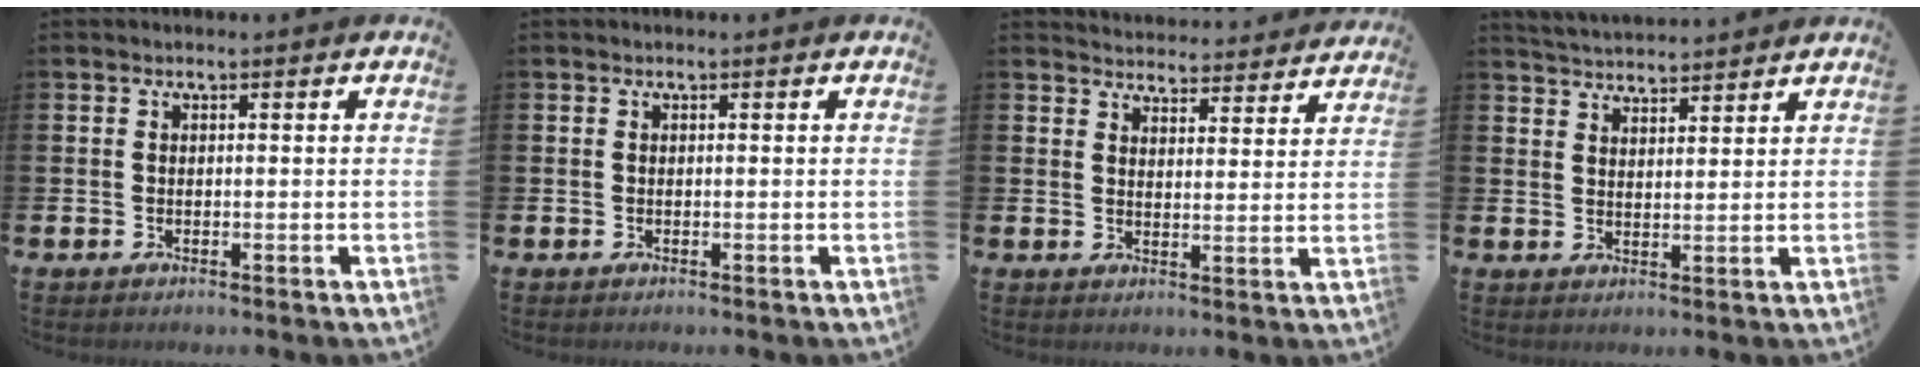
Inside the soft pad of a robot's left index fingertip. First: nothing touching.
{"total": 0.0}
{"total": 4.4, "force": [4.4, 0.7, -0.2], "torque": [-0.001, -0.036, 0.076]}
{"total": 3.9, "force": [3.9, 0.3, -0.1], "torque": [-0.008, -0.022, 0.071]}